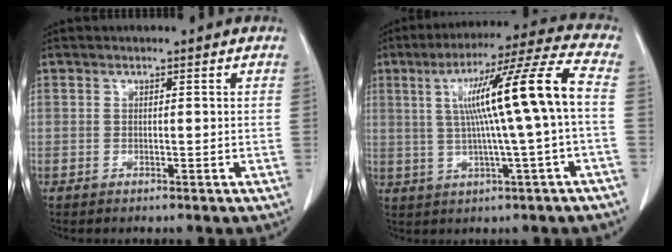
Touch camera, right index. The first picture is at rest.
{"total": 15.2, "force": [0.9, -0.8, 15.1], "torque": [-0.247, 0.024, 0.016]}